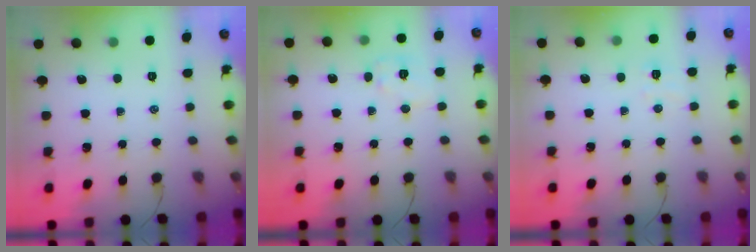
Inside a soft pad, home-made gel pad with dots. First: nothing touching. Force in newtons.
{"total": 6.2, "press": 6.2, "slide": 0.6}
{"total": 3.5, "press": 3.4, "slide": 0.9}